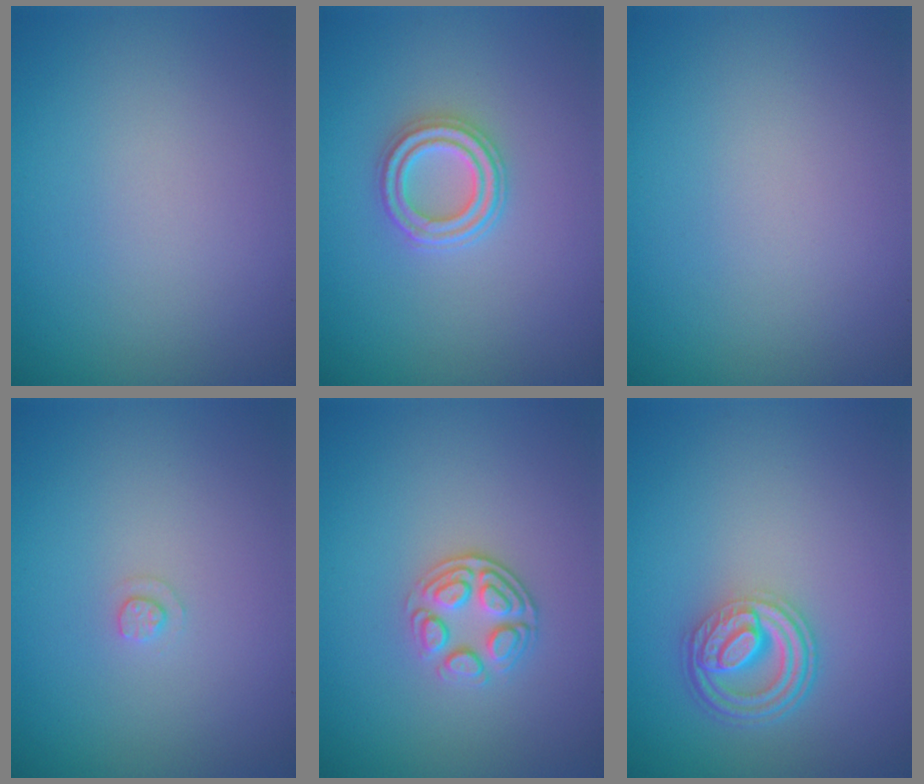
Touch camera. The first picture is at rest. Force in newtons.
{"total": 2.9, "press": 2.5, "slide": 1.4}
{"total": 0.0}
{"total": 0.9, "press": 0.9, "slide": 0.2}
{"total": 2.6, "press": 2.5, "slide": 0.9}
{"total": 4.5, "press": 3.4, "slide": 3.0}